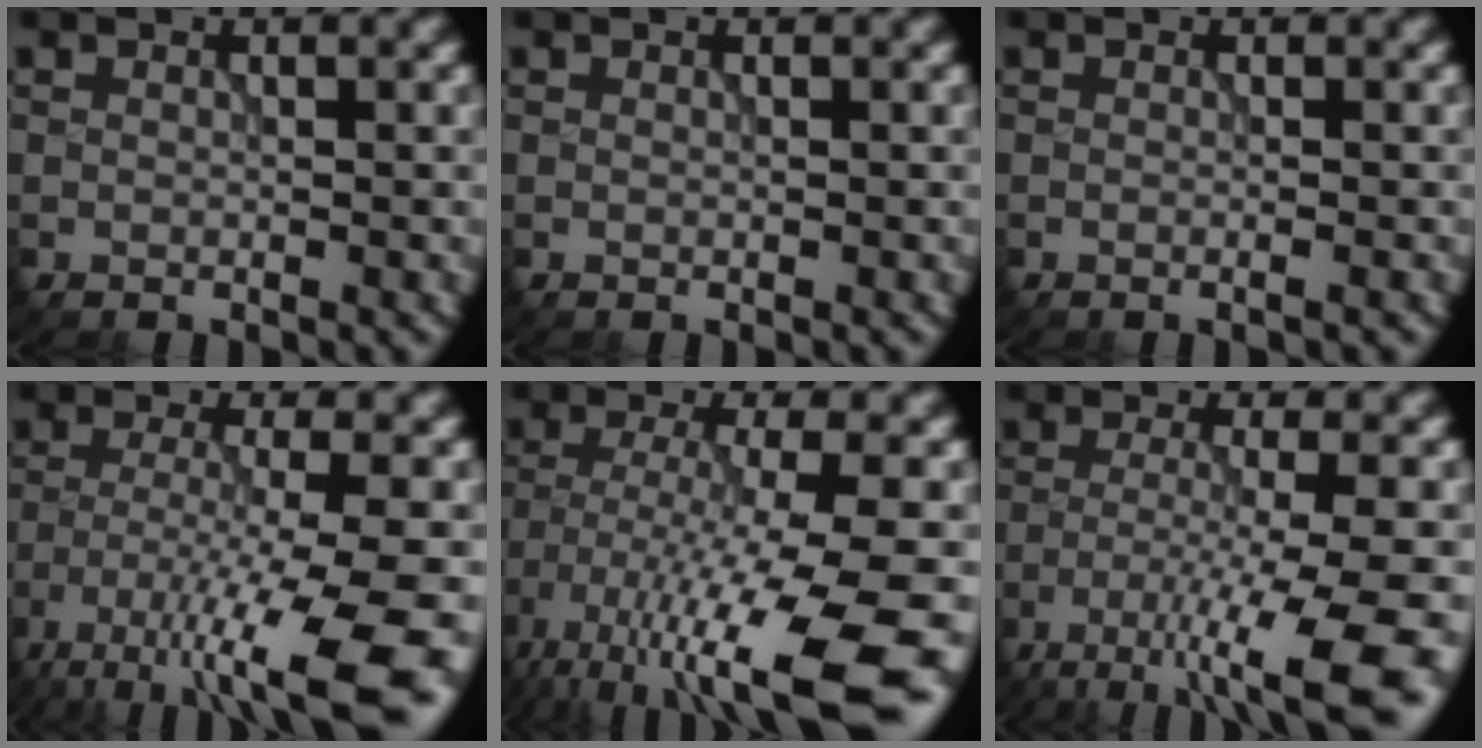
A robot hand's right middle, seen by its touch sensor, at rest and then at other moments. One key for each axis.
{"total": 0.0}
{"total": 0.8, "fx": -0.1, "fy": 0.2, "fz": 0.7, "tx": -0.010, "ty": -0.006, "tz": -0.009}
{"total": 11.3, "fx": -6.4, "fy": 2.0, "fz": 9.2, "tx": -0.156, "ty": -0.013, "tz": -0.105}
{"total": 13.9, "fx": -7.7, "fy": 2.8, "fz": 11.3, "tx": -0.214, "ty": -0.024, "tz": -0.125}
{"total": 9.1, "fx": -4.8, "fy": 1.4, "fz": 7.6, "tx": -0.127, "ty": -0.009, "tz": -0.082}